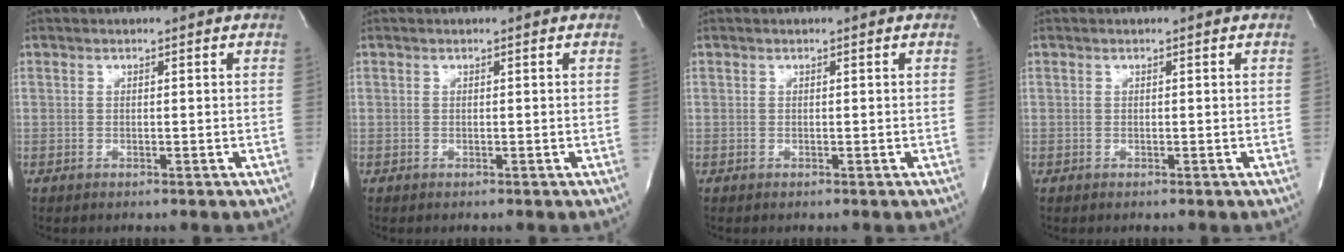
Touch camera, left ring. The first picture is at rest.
{"total": 0.0}
{"total": 0.0}
{"total": 0.0}